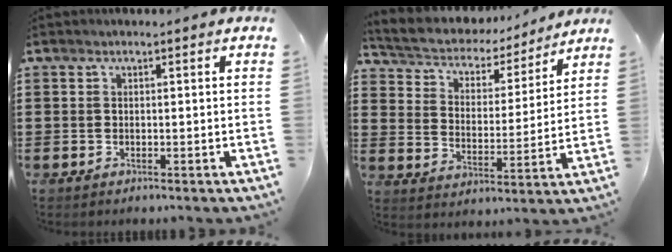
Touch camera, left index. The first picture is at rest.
{"total": 5.0, "force": [4.7, 1.6, 0.8], "torque": [-0.044, -0.033, 0.075]}